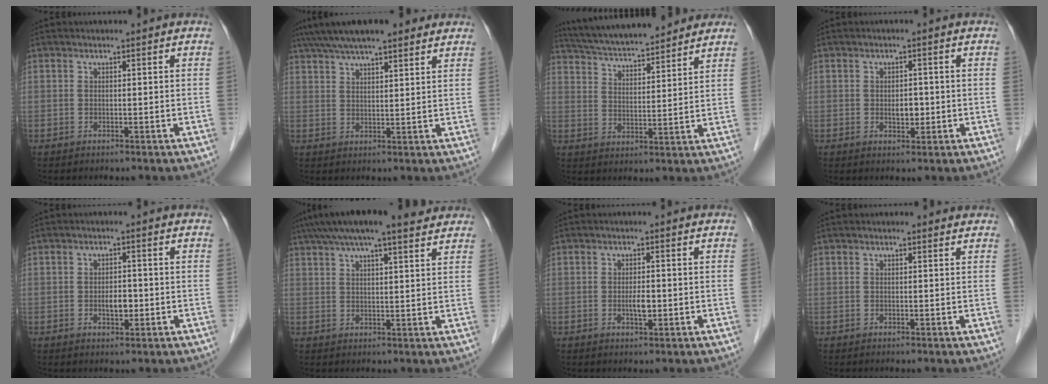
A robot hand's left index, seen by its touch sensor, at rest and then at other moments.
{"total": 13.2, "force": [10.3, 2.9, 7.6], "torque": [-0.134, 0.047, 0.161]}
{"total": 16.0, "force": [14.4, 2.3, 6.5], "torque": [-0.112, 0.028, 0.229]}
{"total": 2.3, "force": [-0.3, 1.4, 1.8], "torque": [-0.030, 0.001, 0.000]}
{"total": 2.8, "force": [-0.7, 1.4, 2.3], "torque": [-0.040, 0.003, -0.005]}
{"total": 15.0, "force": [12.1, 2.3, 8.5], "torque": [-0.148, 0.050, 0.174]}
{"total": 2.3, "force": [-0.5, 0.7, 2.1], "torque": [-0.042, 0.000, -0.005]}
{"total": 0.7, "force": [0.6, 0.3, 0.2], "torque": [-0.009, 0.004, 0.006]}